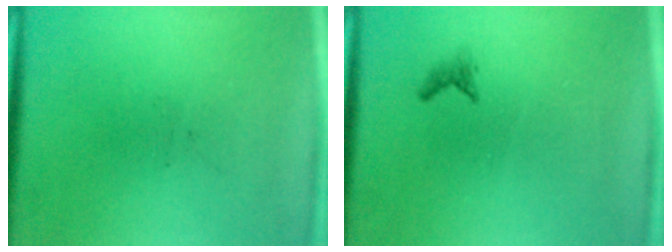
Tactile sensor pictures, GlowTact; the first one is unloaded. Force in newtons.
{"total": 0.7}